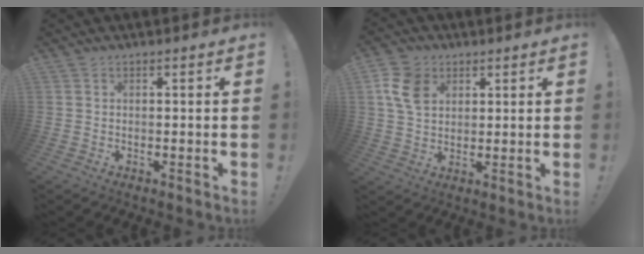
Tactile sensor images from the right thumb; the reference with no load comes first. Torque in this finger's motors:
{"motor_torque": [0.07, 0.09, 0.12, 0.15, 0.03]}